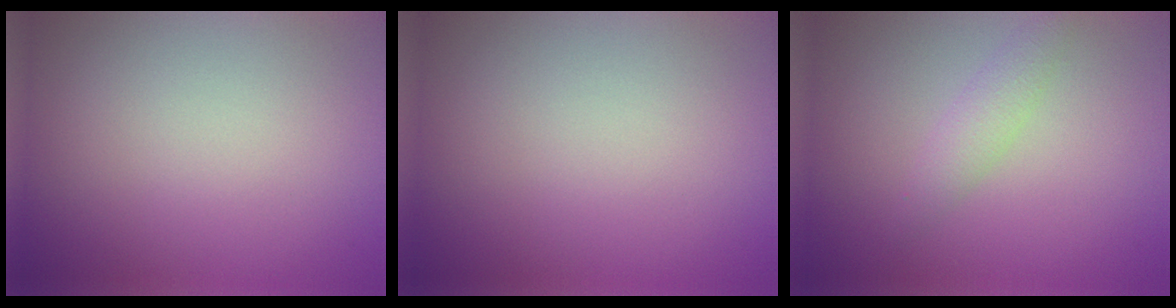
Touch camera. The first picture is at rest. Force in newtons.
{"total": 0.0}
{"total": 1.7, "press": 1.7, "slide": 0.1}